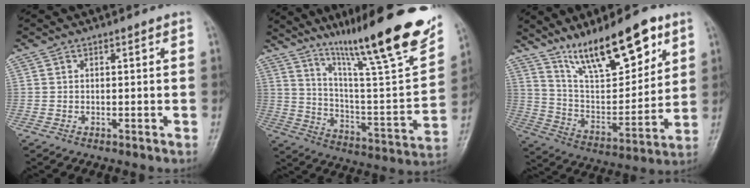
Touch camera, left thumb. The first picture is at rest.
{"total": 27.4, "force": [18.6, 3.8, 19.8], "torque": [-0.283, -0.071, 0.294]}
{"total": 18.9, "force": [12.4, 6.2, 12.8], "torque": [-0.173, -0.059, 0.226]}